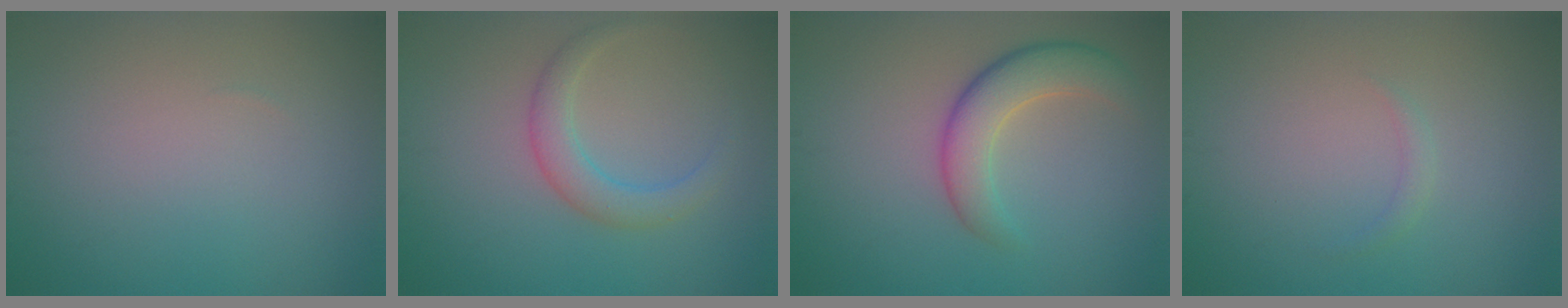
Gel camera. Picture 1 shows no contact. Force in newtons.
{"total": 2.8, "press": 2.8, "slide": 0.2}
{"total": 4.8, "press": 4.8, "slide": 0.3}
{"total": 0.8, "press": 0.8, "slide": 0.0}